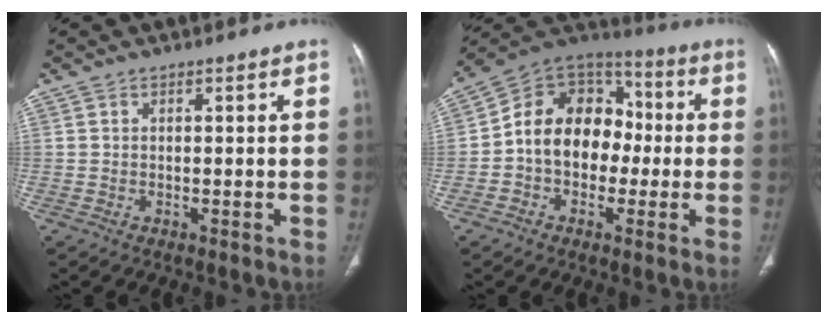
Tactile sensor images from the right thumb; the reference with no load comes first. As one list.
[{"total": 15.7, "force": [-1.0, 12.1, 10.0], "torque": [-0.118, 0.046, -0.032]}]